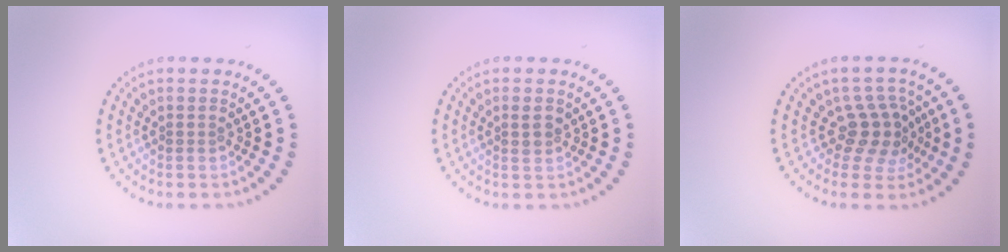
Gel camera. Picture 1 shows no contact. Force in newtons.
{"total": 1.5, "press": 1.3, "slide": 0.7}
{"total": 3.5, "press": 2.9, "slide": 2.0}